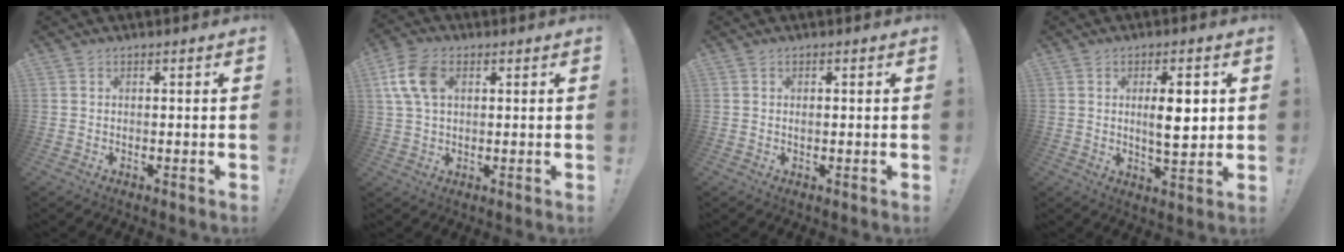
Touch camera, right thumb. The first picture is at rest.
{"total": 10.2, "force": [2.8, 6.5, 7.4], "torque": [-0.152, 0.008, 0.056]}
{"total": 0.5, "force": [-0.1, 0.4, 0.4], "torque": [-0.015, 0.006, 0.000]}
{"total": 8.8, "force": [1.4, 2.8, 8.3], "torque": [-0.114, -0.008, 0.016]}